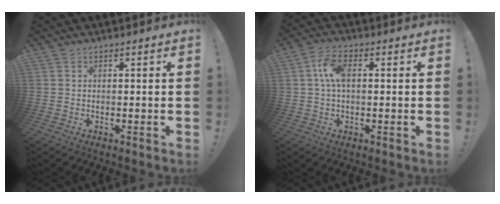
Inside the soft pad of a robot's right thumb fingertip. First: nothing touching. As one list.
[{"total": 7.0, "force": [0.9, 3.8, 5.9], "torque": [-0.112, 0.007, 0.014]}]